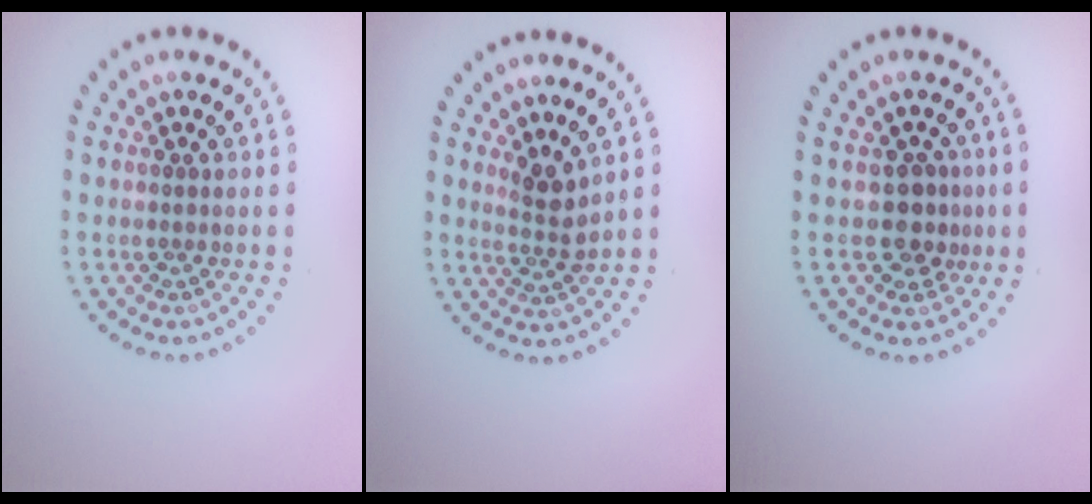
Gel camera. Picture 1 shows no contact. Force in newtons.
{"total": 2.4, "press": 1.8, "slide": 1.6}
{"total": 2.6, "press": 2.2, "slide": 1.2}